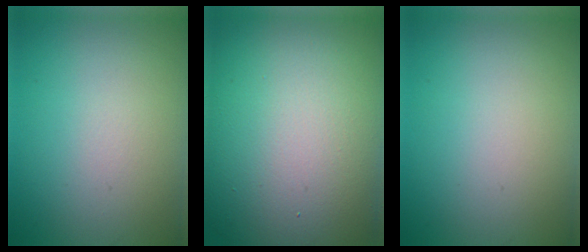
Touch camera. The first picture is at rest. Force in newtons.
{"total": 20.2, "press": 20.2, "slide": 0.8}
{"total": 0.0}